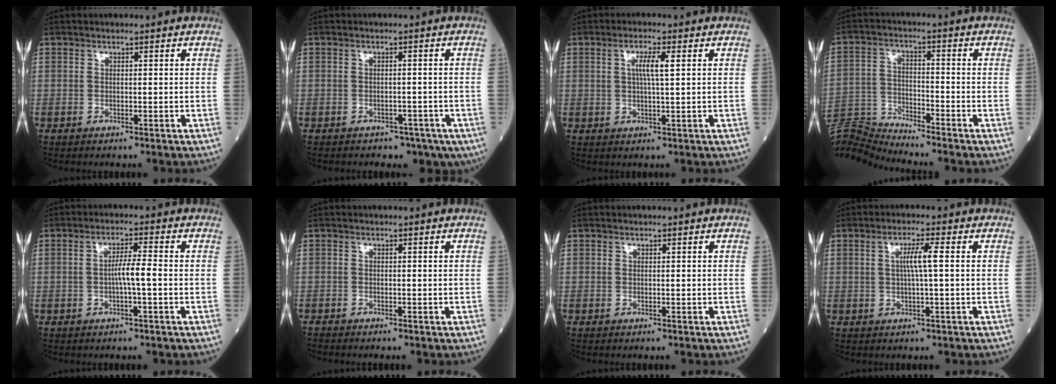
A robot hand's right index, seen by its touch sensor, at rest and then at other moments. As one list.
[{"total": 5.0, "force": [-3.3, 3.4, 1.6], "torque": [-0.015, 0.008, -0.037]}, {"total": 3.6, "force": [0.9, 0.1, 3.5], "torque": [-0.067, 0.002, 0.015]}, {"total": 10.6, "force": [-10.4, -2.0, 0.0], "torque": [-0.011, 0.020, -0.201]}, {"total": 4.9, "force": [-0.9, -0.4, 4.8], "torque": [-0.086, 0.009, -0.017]}, {"total": 1.7, "force": [-1.6, -0.4, -0.4], "torque": [0.005, -0.010, -0.033]}, {"total": 0.0}, {"total": 3.5, "force": [0.3, -0.3, 3.5], "torque": [-0.066, 0.003, 0.005]}]